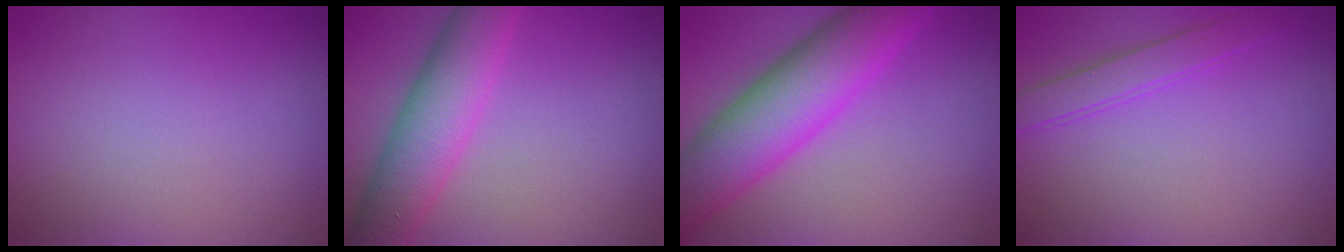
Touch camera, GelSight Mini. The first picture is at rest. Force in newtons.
{"total": 6.2, "press": 6.2, "slide": 0.2}
{"total": 8.9, "press": 8.9, "slide": 0.2}
{"total": 2.1, "press": 2.1, "slide": 0.1}